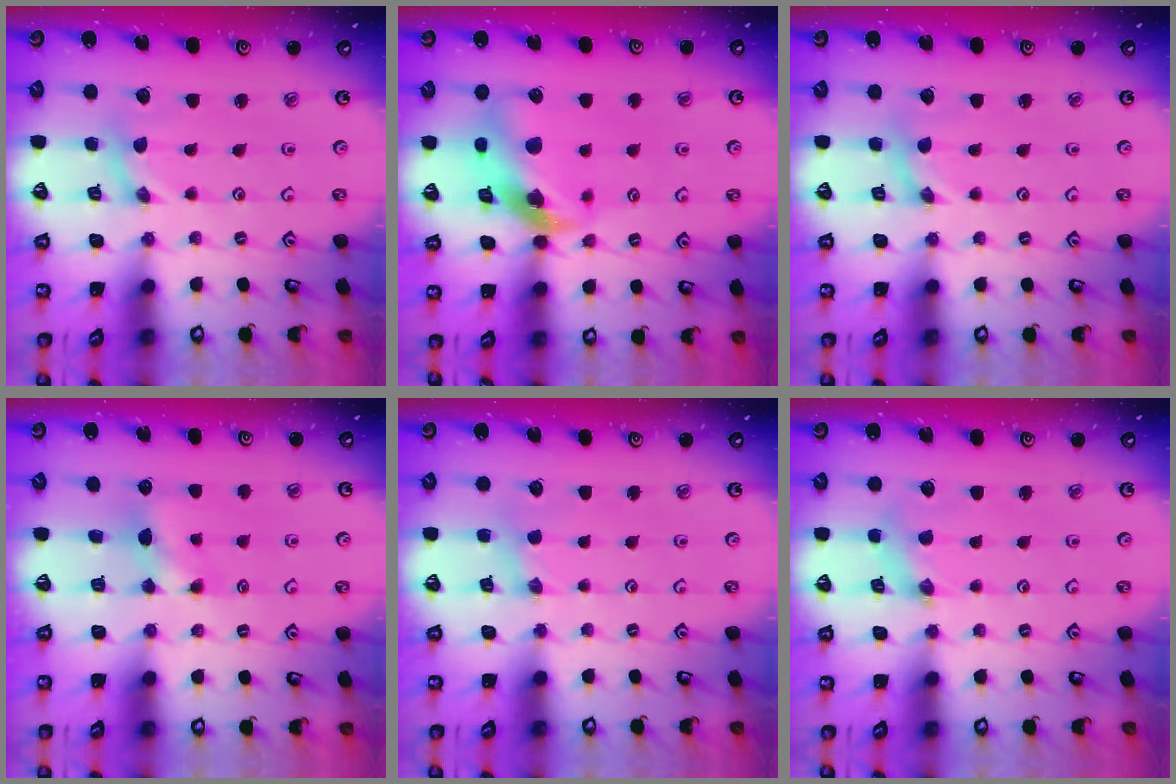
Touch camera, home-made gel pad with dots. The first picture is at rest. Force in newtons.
{"total": 15.3, "press": 15.2, "slide": 2.1}
{"total": 0.0}
{"total": 5.3, "press": 5.2, "slide": 0.9}
{"total": 2.0, "press": 2.0, "slide": 0.3}
{"total": 2.1, "press": 2.1, "slide": 0.3}